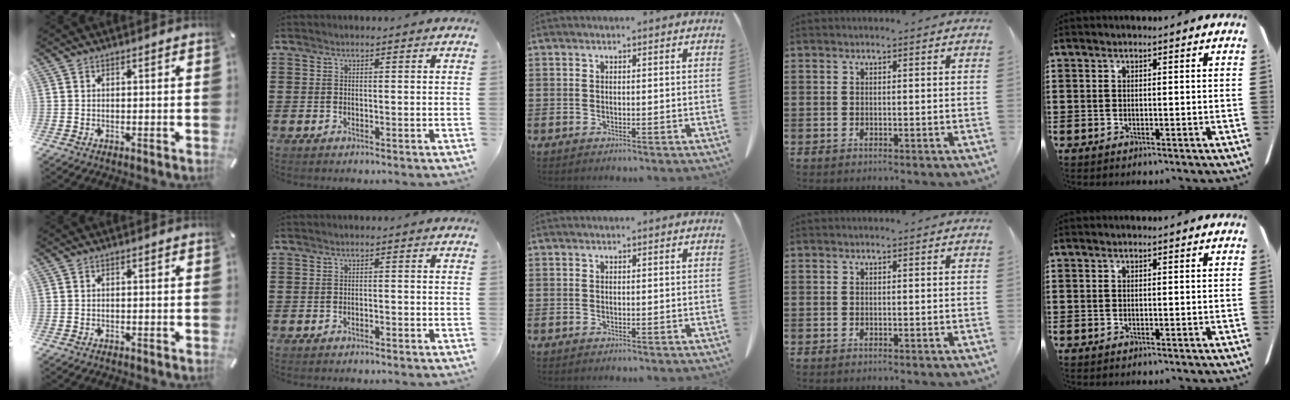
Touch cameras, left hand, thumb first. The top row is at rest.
{"thumb": {"total": 0.8, "force": [-0.7, 0.4, 0.3], "torque": [-0.007, 0.001, -0.015]}, "index": {"total": 0.8, "force": [-0.8, 0.2, 0.3], "torque": [-0.010, -0.001, -0.015]}}